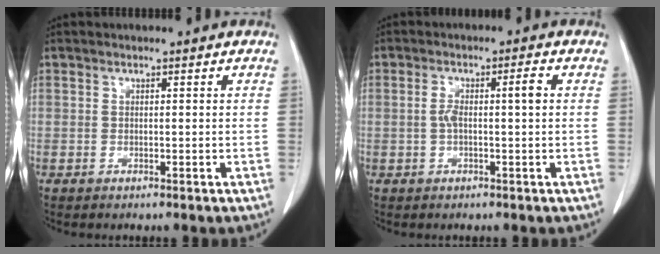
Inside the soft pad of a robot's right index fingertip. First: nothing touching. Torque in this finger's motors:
{"motor_torque": [0.25, -0.08, 0.12, 0.04]}